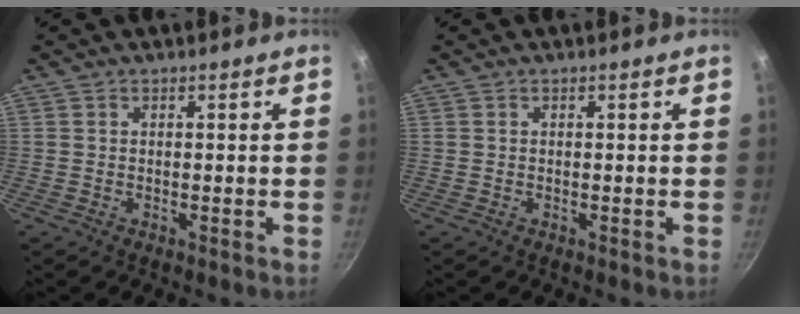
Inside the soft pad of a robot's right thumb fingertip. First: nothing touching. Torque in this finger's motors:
{"motor_torque": [0.05, 0.04, -0.15, 0.15, 0.02]}